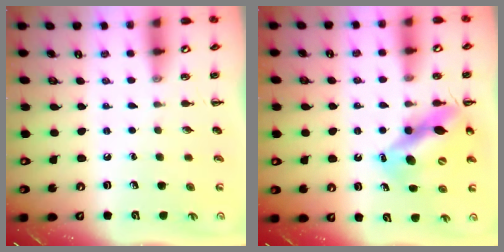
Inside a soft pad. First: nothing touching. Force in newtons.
{"total": 12.2, "press": 11.8, "slide": 3.3}